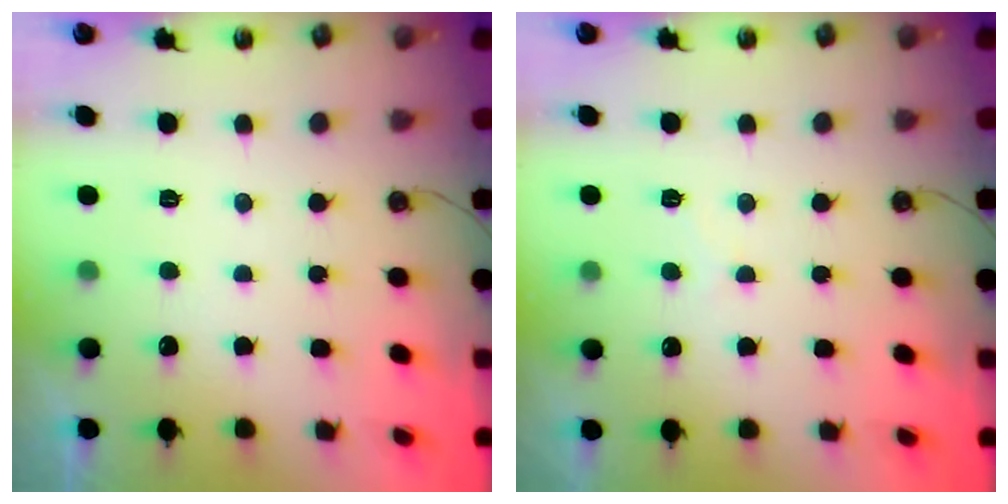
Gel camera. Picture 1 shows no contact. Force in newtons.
{"total": 5.7, "press": 5.6, "slide": 0.7}